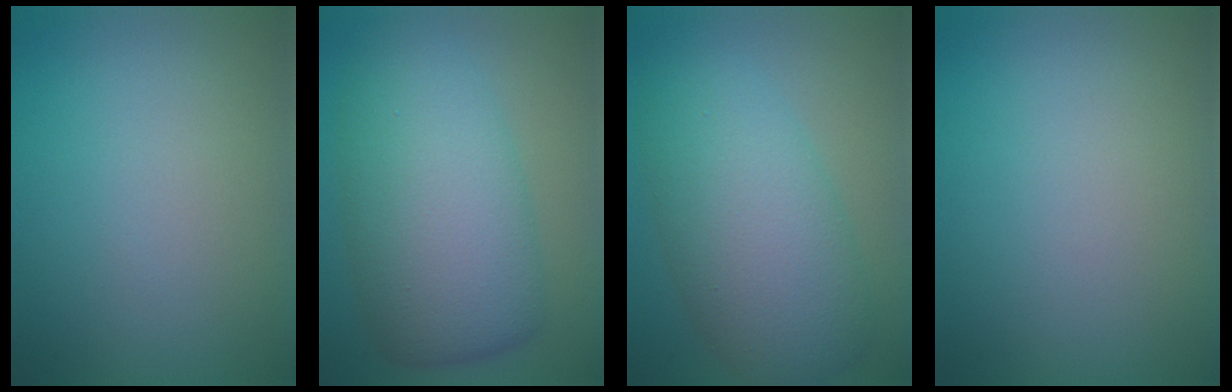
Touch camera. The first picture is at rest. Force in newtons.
{"total": 9.4, "press": 9.4, "slide": 0.2}
{"total": 7.2, "press": 7.2, "slide": 0.3}
{"total": 0.0}